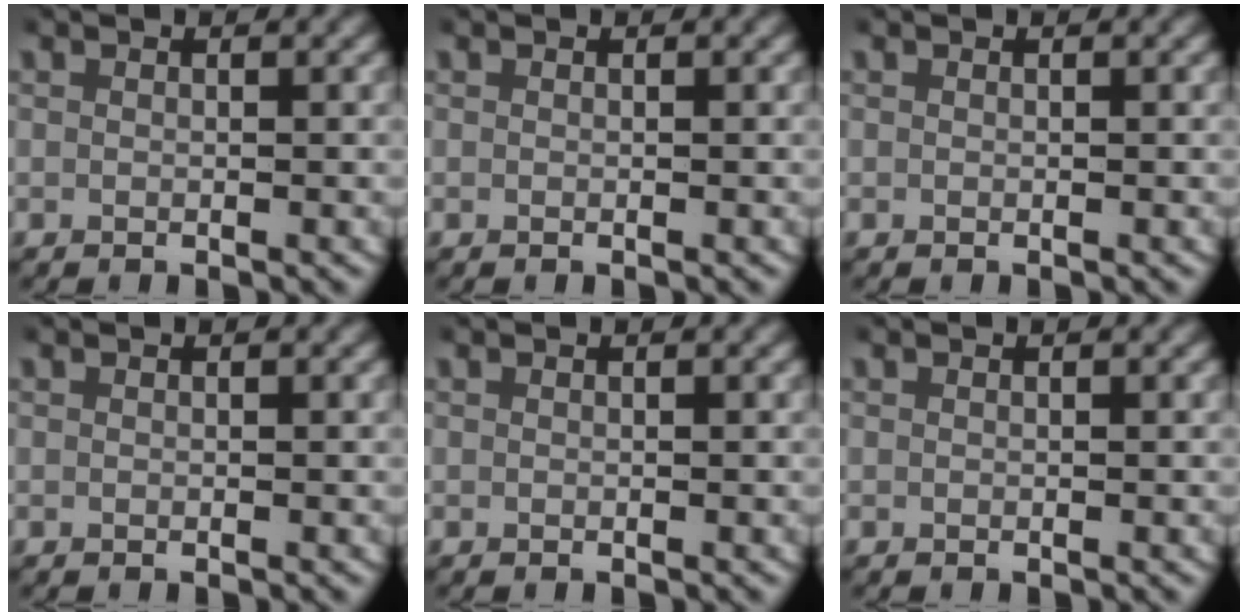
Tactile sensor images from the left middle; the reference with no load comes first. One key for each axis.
{"total": 0.0}
{"total": 0.0}
{"total": 0.0}
{"total": 0.0}
{"total": 0.0}